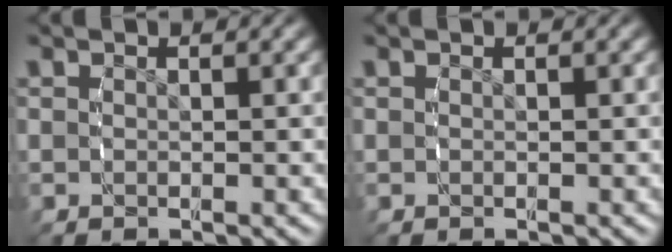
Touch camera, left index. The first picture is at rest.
{"total": 0.0}